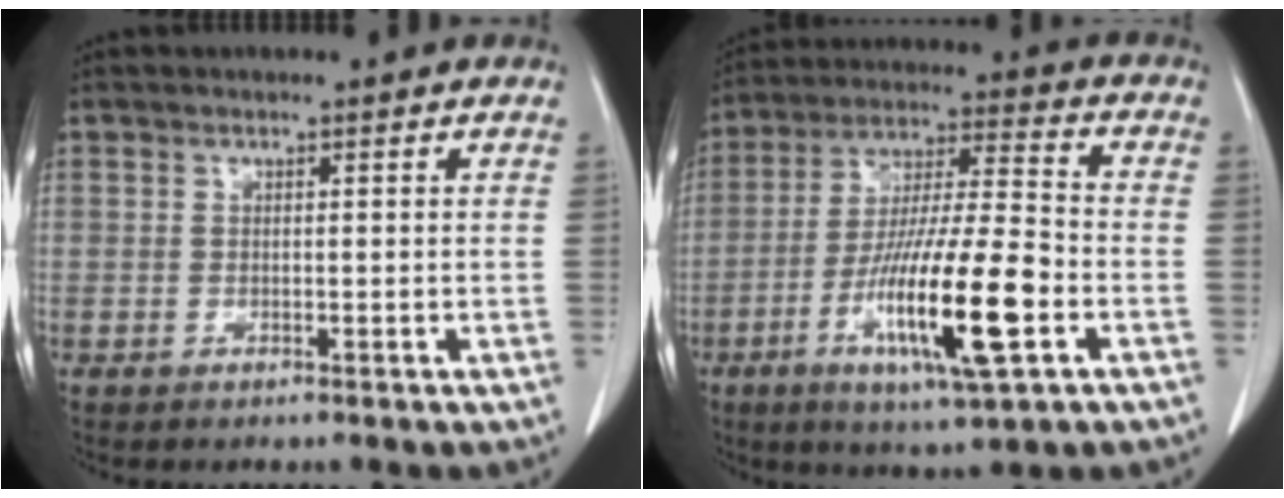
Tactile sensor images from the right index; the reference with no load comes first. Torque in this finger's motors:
{"motor_torque": [1.61, -0.53, 0.81, 0.21]}